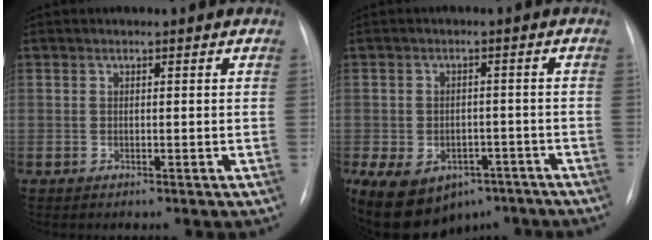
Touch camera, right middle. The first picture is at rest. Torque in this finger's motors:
{"motor_torque": [1.13, -1.00, 0.73, 0.19]}